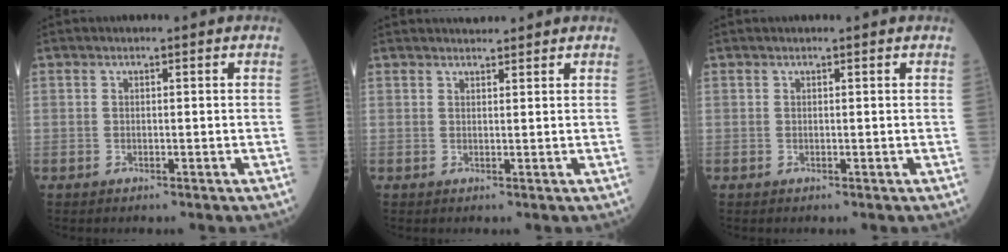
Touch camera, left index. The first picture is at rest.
{"total": 2.6, "force": [2.5, 0.3, 0.4], "torque": [-0.009, 0.019, 0.040]}
{"total": 0.7, "force": [0.6, -0.1, 0.2], "torque": [-0.006, 0.002, 0.009]}